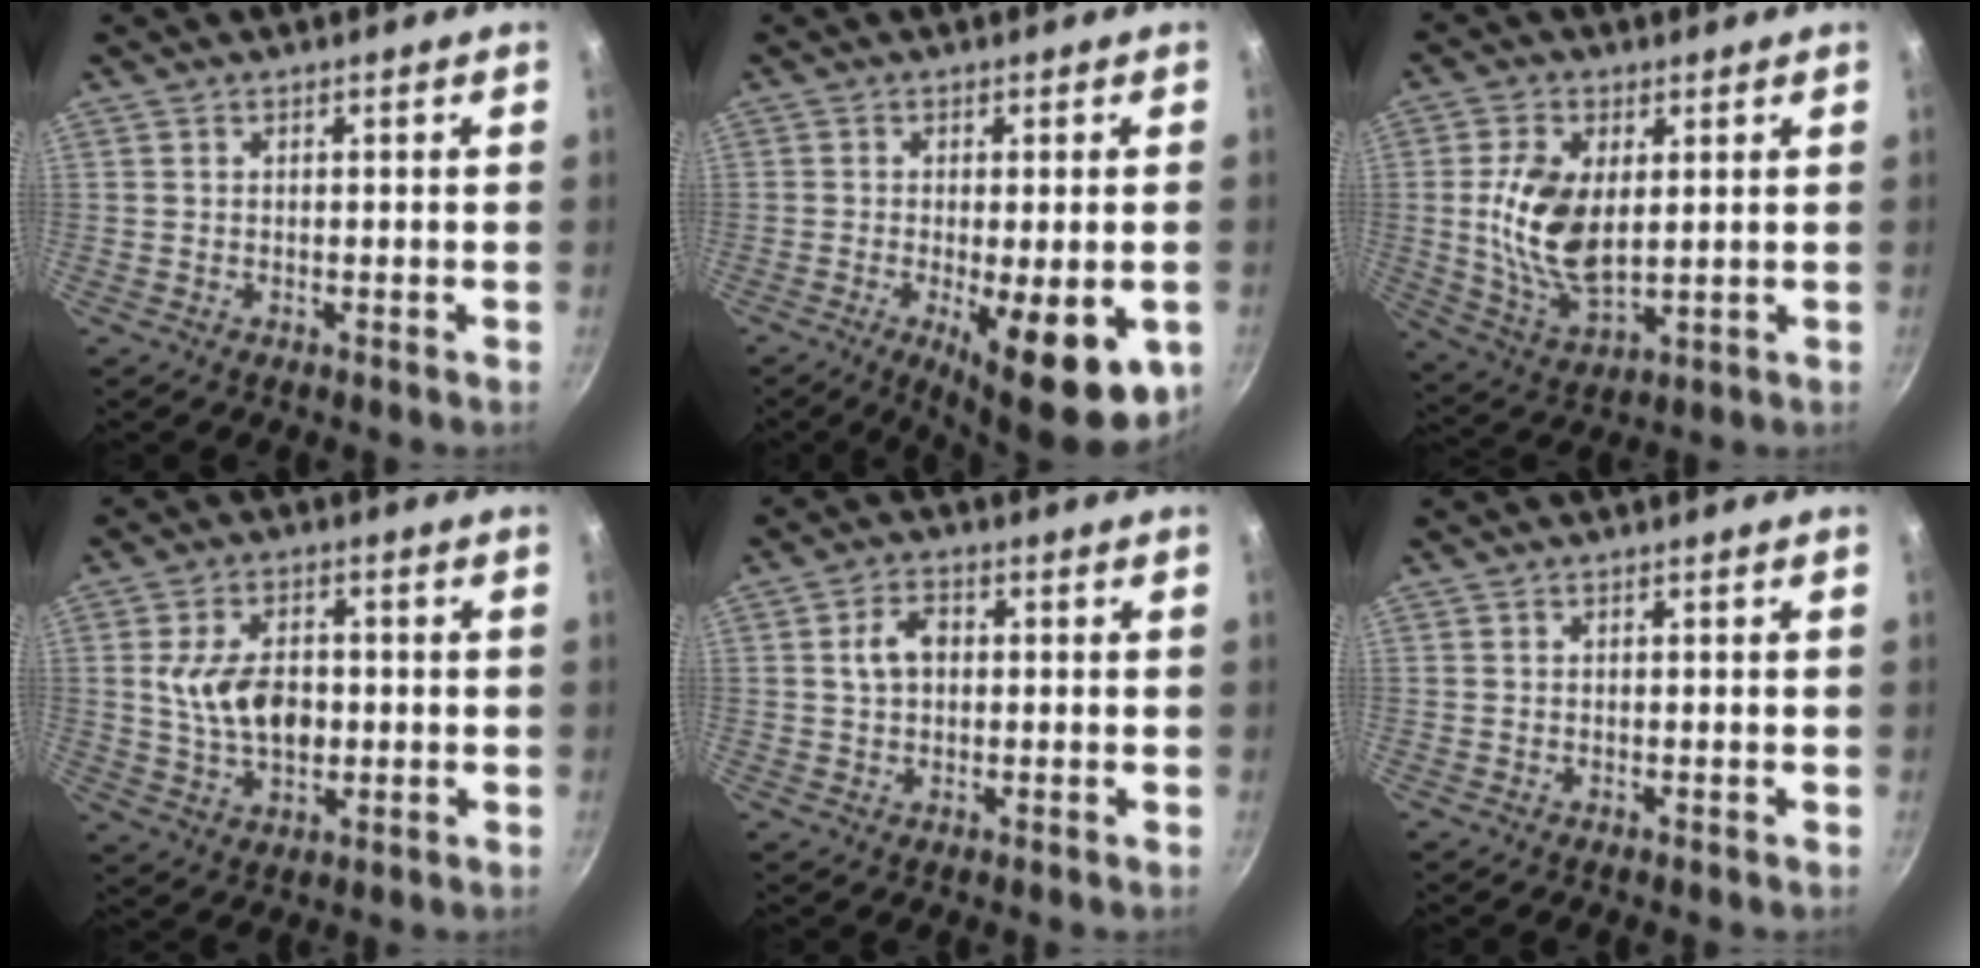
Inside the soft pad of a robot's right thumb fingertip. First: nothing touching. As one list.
[{"total": 15.2, "force": [-5.3, 5.2, 13.3], "torque": [-0.151, -0.014, -0.060]}, {"total": 13.1, "force": [1.7, 7.2, 10.8], "torque": [-0.203, -0.015, 0.041]}, {"total": 10.5, "force": [0.6, 6.5, 8.2], "torque": [-0.134, 0.001, 0.017]}, {"total": 5.1, "force": [0.7, 3.6, 3.6], "torque": [-0.060, 0.011, 0.010]}, {"total": 0.0}]